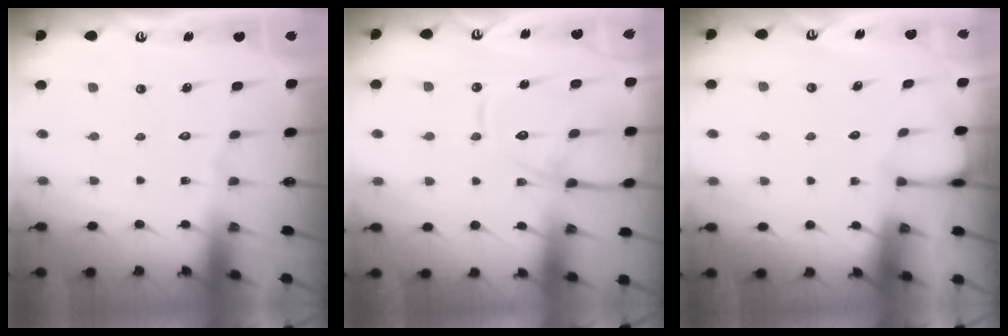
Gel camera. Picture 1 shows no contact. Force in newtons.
{"total": 13.1, "press": 13.0, "slide": 1.2}
{"total": 1.6, "press": 1.6, "slide": 0.1}